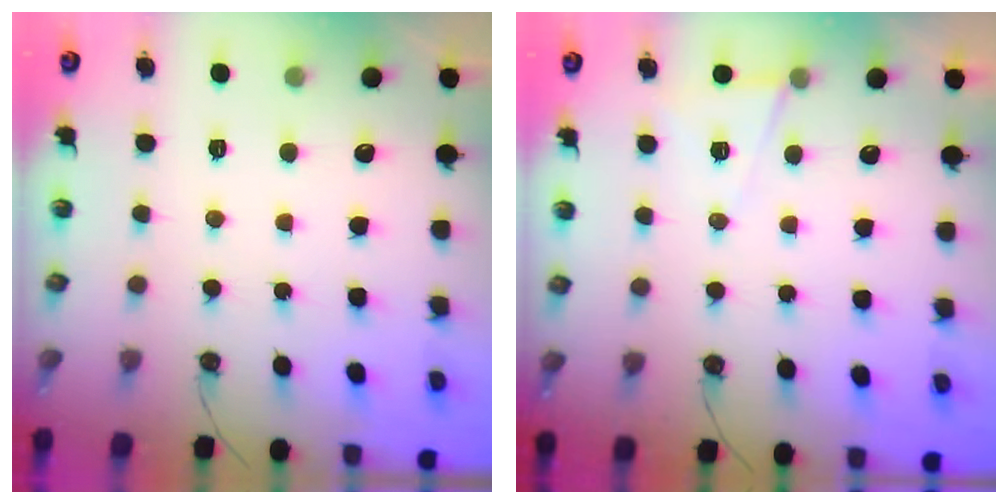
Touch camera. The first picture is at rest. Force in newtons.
{"total": 6.0, "press": 3.9, "slide": 4.6}